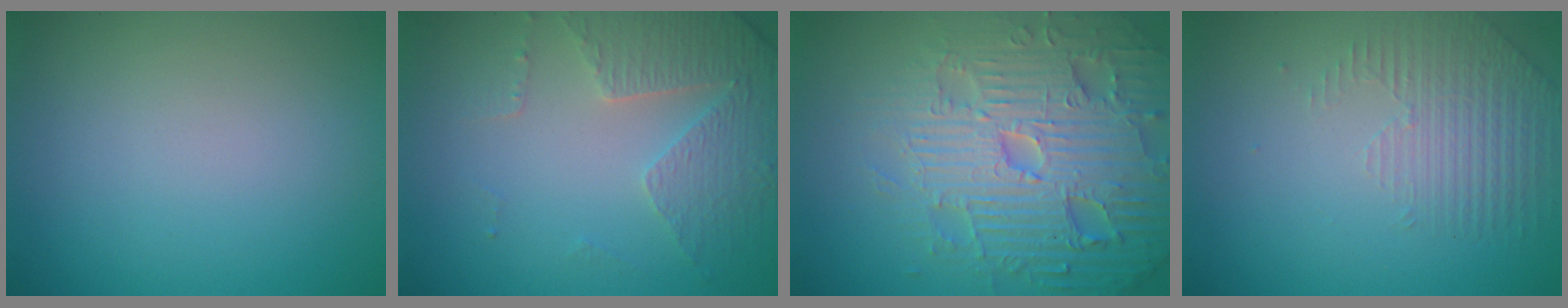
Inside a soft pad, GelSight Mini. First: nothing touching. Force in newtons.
{"total": 4.6, "press": 3.4, "slide": 3.2}
{"total": 7.8, "press": 7.6, "slide": 1.9}
{"total": 1.5, "press": 0.9, "slide": 1.2}